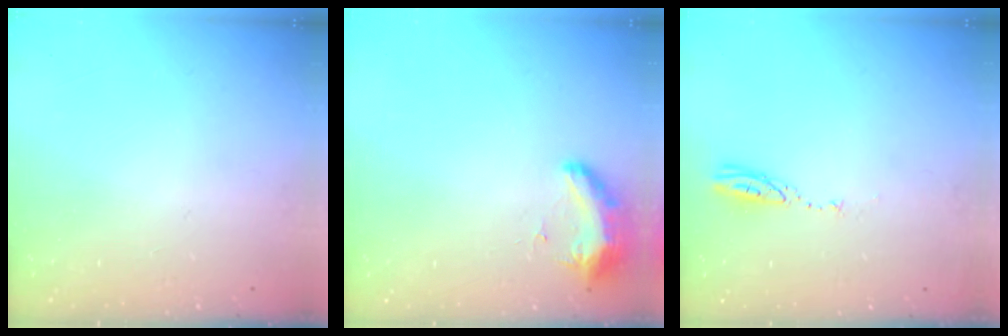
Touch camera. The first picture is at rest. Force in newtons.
{"total": 11.0, "press": 9.7, "slide": 5.3}
{"total": 3.5, "press": 3.5, "slide": 0.3}